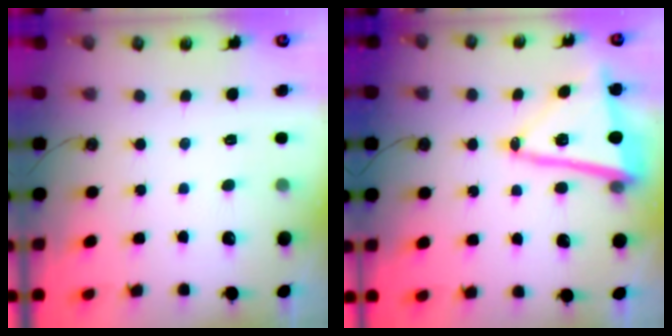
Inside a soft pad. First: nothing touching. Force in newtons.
{"total": 14.9, "press": 14.8, "slide": 1.8}